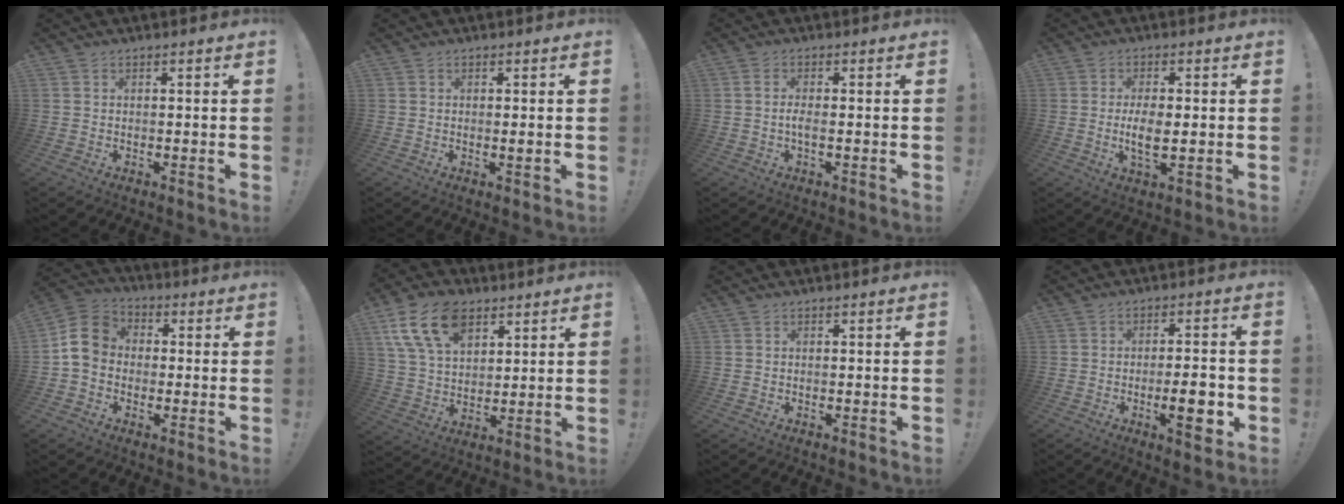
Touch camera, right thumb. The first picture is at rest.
{"total": 1.0, "force": [-0.1, -0.1, 1.0], "torque": [-0.010, -0.005, -0.004]}
{"total": 2.9, "force": [-0.5, 0.8, 2.7], "torque": [-0.060, 0.003, -0.011]}
{"total": 6.7, "force": [-0.6, 2.5, 6.2], "torque": [-0.119, -0.008, -0.013]}
{"total": 10.2, "force": [0.1, 8.4, 5.8], "torque": [-0.098, 0.024, 0.012]}
{"total": 16.0, "force": [8.4, 9.9, 9.4], "torque": [-0.169, -0.030, 0.158]}
{"total": 0.0}
{"total": 9.6, "force": [-3.1, 2.4, 8.7], "torque": [-0.121, 0.008, -0.048]}